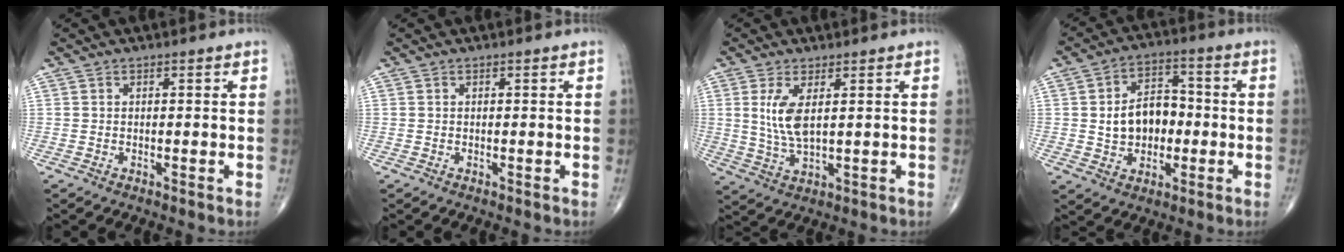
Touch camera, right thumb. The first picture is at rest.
{"total": 0.0}
{"total": 6.4, "force": [1.6, 2.4, 5.7], "torque": [-0.124, -0.014, 0.042]}
{"total": 10.4, "force": [-0.5, 7.5, 7.2], "torque": [-0.087, 0.023, -0.009]}